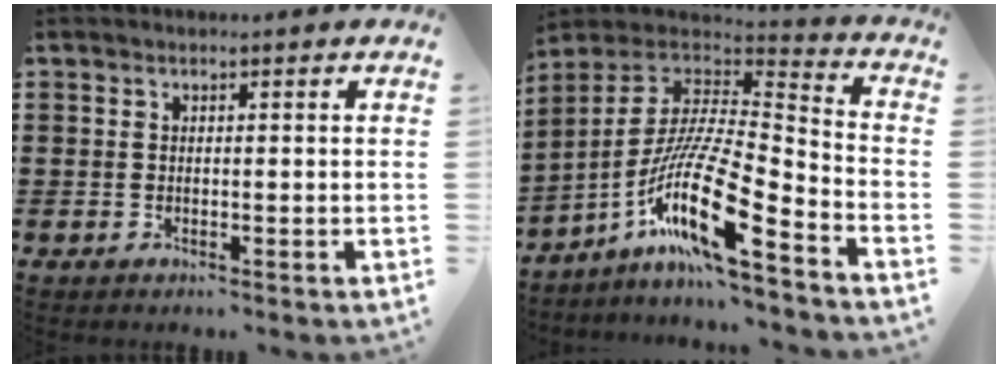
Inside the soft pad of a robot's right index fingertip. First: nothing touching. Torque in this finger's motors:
{"motor_torque": [1.42, -0.72, 1.05, 0.21]}